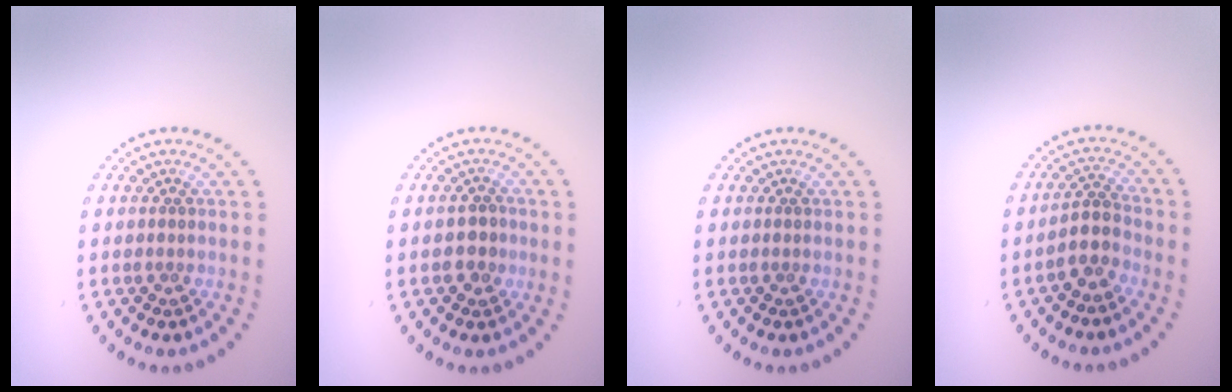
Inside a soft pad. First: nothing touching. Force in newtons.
{"total": 1.9, "press": 1.8, "slide": 0.5}
{"total": 0.0}
{"total": 2.5, "press": 2.1, "slide": 1.4}